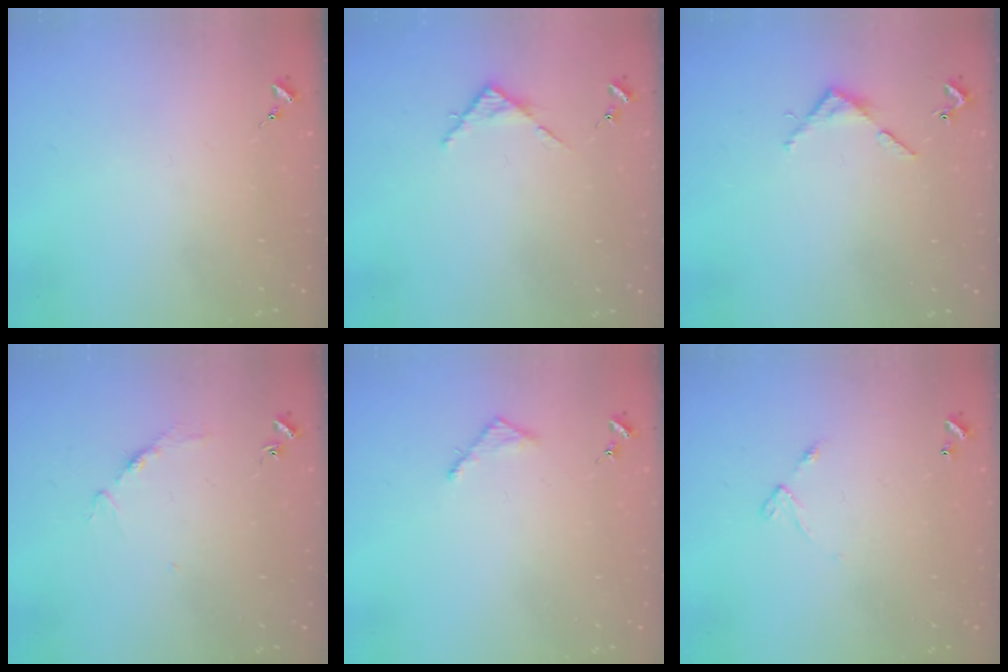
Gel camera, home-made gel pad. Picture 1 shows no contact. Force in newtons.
{"total": 3.8, "press": 3.8, "slide": 0.3}
{"total": 4.0, "press": 4.0, "slide": 0.3}
{"total": 3.3, "press": 3.3, "slide": 0.4}
{"total": 2.7, "press": 2.7, "slide": 0.3}
{"total": 5.1, "press": 5.1, "slide": 0.4}